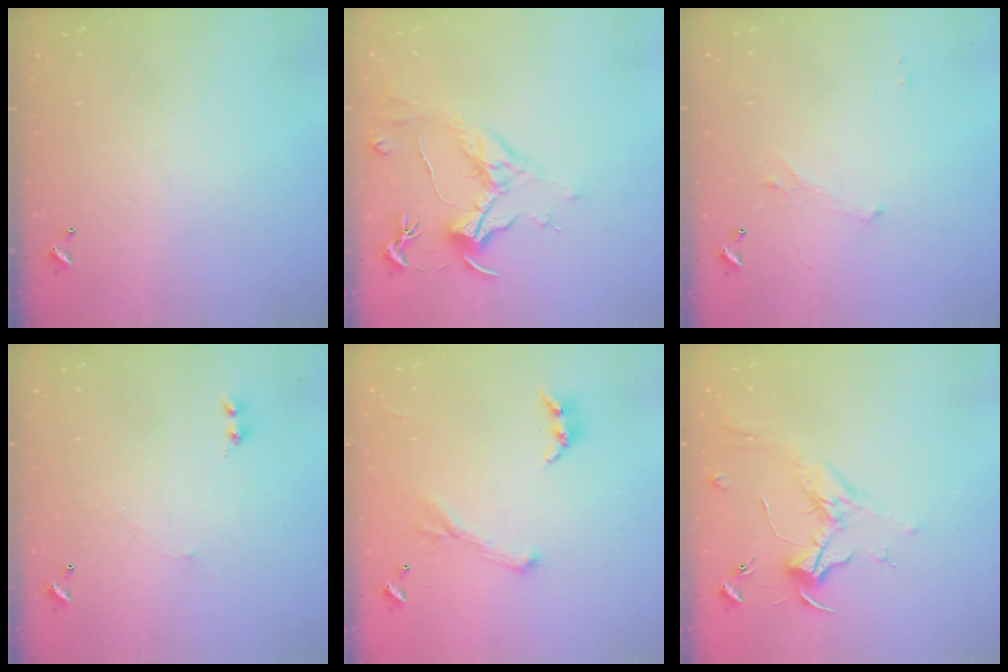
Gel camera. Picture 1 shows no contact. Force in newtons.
{"total": 1.6, "press": 1.4, "slide": 0.7}
{"total": 1.4, "press": 1.3, "slide": 0.6}
{"total": 2.6, "press": 2.6, "slide": 0.6}
{"total": 1.1, "press": 0.6, "slide": 0.9}
{"total": 1.8, "press": 1.6, "slide": 0.7}